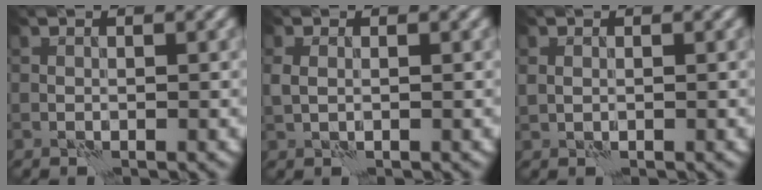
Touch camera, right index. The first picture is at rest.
{"total": 1.4, "force": [0.2, 1.0, 1.0], "torque": [-0.025, 0.000, 0.006]}
{"total": 0.9, "force": [0.2, 0.7, 0.5], "torque": [-0.010, 0.000, 0.007]}